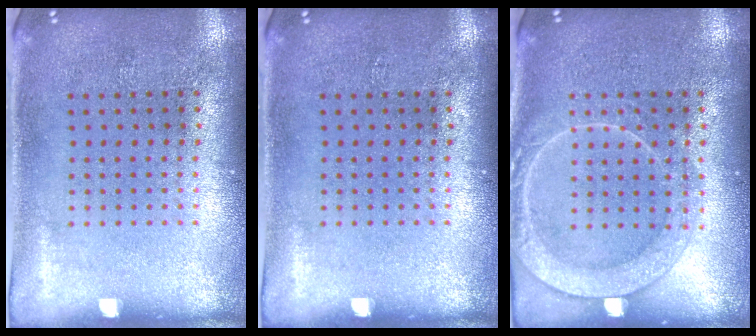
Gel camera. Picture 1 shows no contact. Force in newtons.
{"total": 0.0}
{"total": 2.7, "press": 2.6, "slide": 0.3}